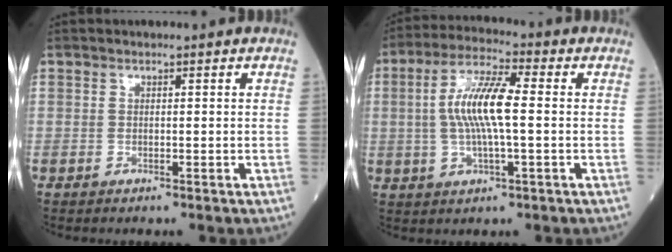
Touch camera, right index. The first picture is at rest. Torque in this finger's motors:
{"motor_torque": [1.27, 0.39, 0.26, 0.09]}